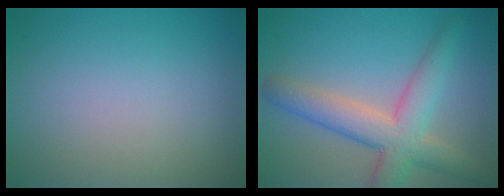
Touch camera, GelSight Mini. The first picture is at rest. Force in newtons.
{"total": 6.0, "press": 6.0, "slide": 0.3}